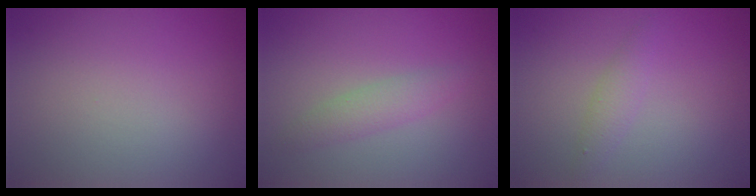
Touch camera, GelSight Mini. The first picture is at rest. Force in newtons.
{"total": 1.8, "press": 1.8, "slide": 0.0}
{"total": 1.4, "press": 1.4, "slide": 0.0}